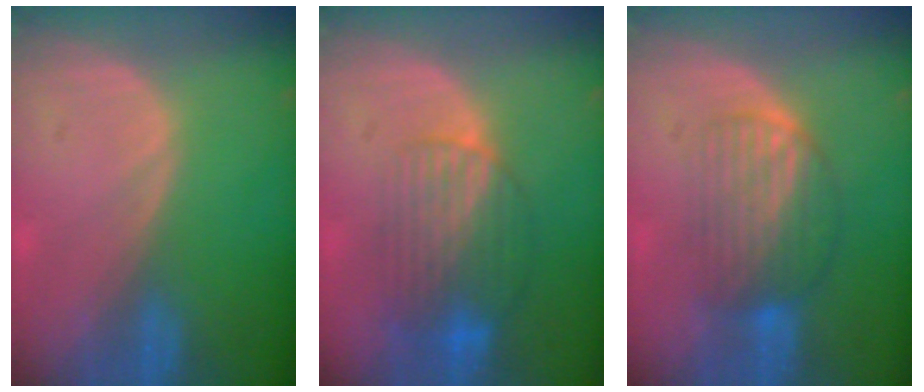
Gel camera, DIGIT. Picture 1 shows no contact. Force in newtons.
{"total": 8.5, "press": 7.3, "slide": 4.3}
{"total": 6.8, "press": 6.5, "slide": 1.9}